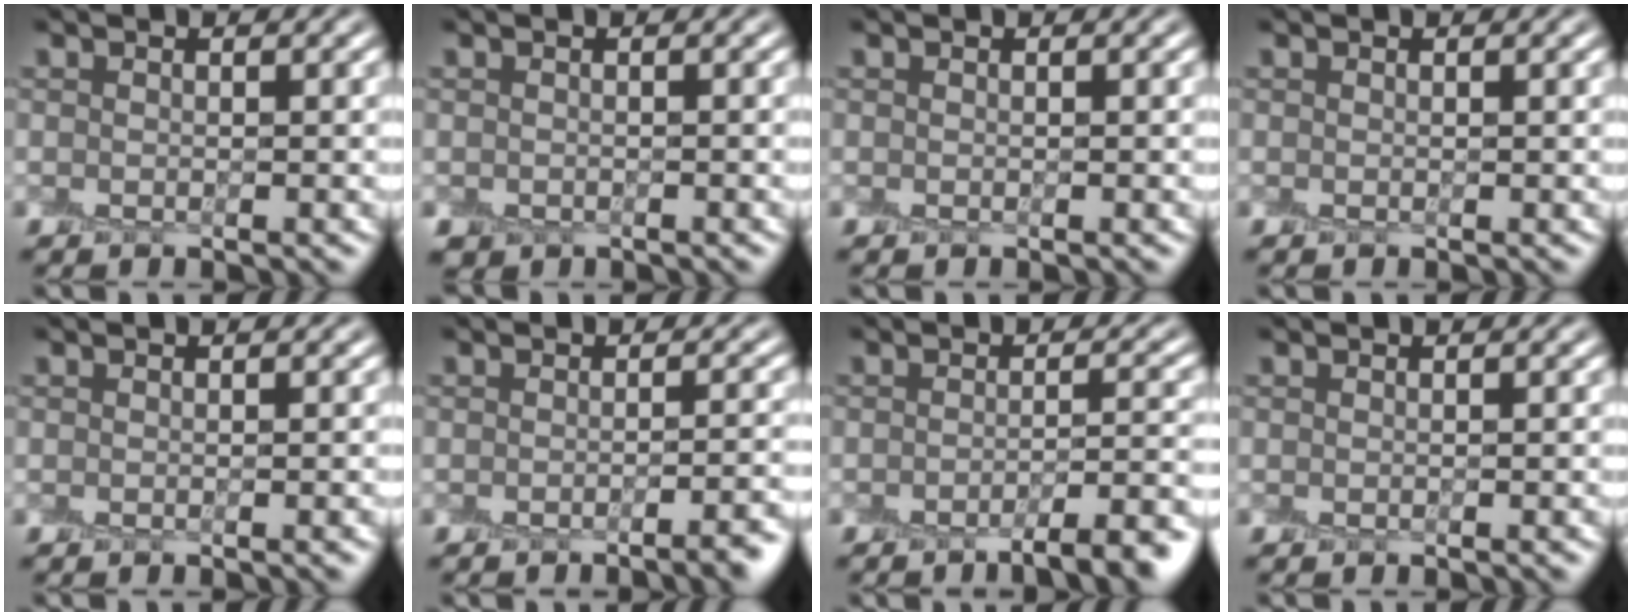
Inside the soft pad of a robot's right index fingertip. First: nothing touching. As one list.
[{"total": 0.9, "force": [-0.7, 0.5, 0.0], "torque": [0.001, -0.008, -0.013]}, {"total": 0.0}, {"total": 0.0}, {"total": 1.1, "force": [-0.5, 0.2, 0.9], "torque": [-0.008, 0.000, -0.009]}, {"total": 3.6, "force": [-2.0, 1.0, 2.9], "torque": [-0.021, 0.004, -0.033]}, {"total": 5.8, "force": [-3.6, 1.3, 4.3], "torque": [-0.050, 0.006, -0.055]}, {"total": 0.6, "force": [-0.4, 0.0, 0.4], "torque": [-0.004, 0.001, -0.005]}]